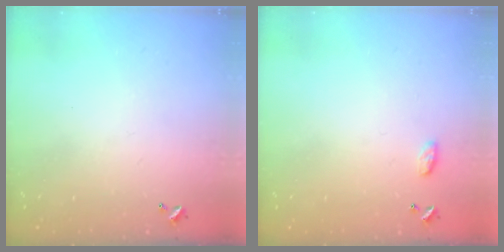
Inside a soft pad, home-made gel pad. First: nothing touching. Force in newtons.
{"total": 3.4, "press": 3.4, "slide": 0.5}